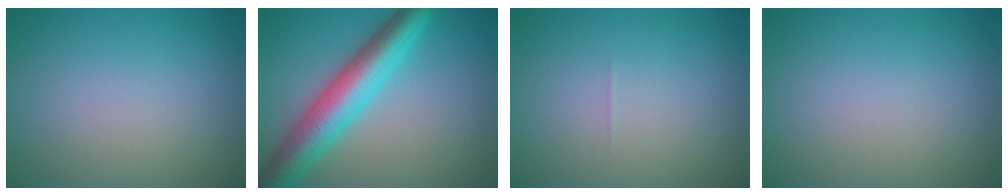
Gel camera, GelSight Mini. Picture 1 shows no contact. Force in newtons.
{"total": 7.6, "press": 7.6, "slide": 0.3}
{"total": 0.0}
{"total": 0.0}